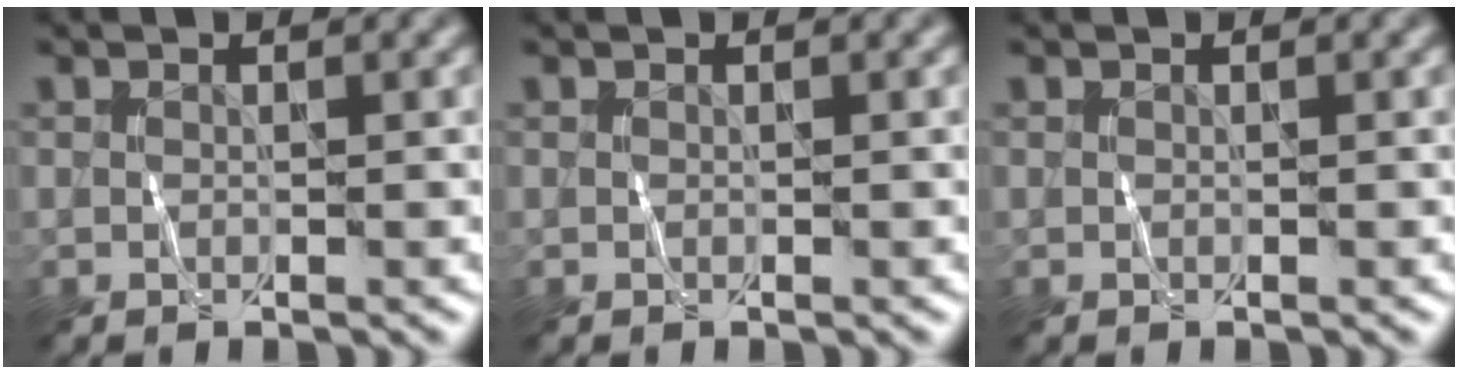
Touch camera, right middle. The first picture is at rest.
{"total": 0.0}
{"total": 0.0}